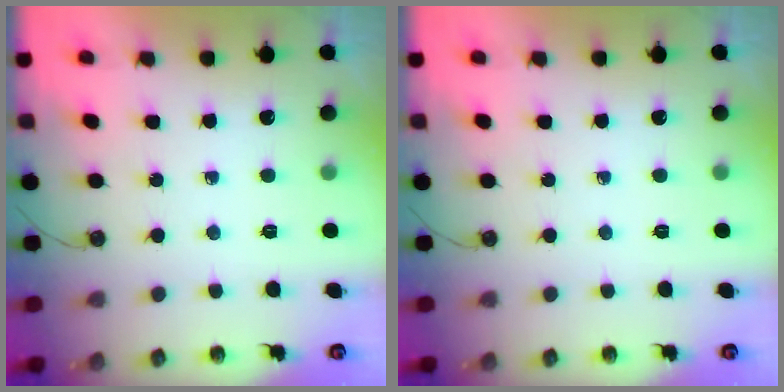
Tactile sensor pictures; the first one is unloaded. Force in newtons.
{"total": 0.0}